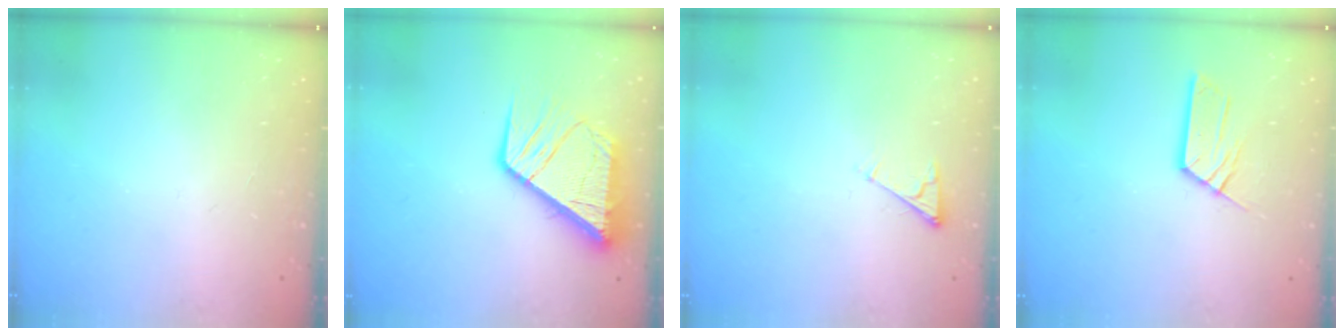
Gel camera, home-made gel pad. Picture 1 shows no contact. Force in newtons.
{"total": 14.2, "press": 14.1, "slide": 1.8}
{"total": 2.8, "press": 2.7, "slide": 0.4}
{"total": 7.8, "press": 7.8, "slide": 0.6}